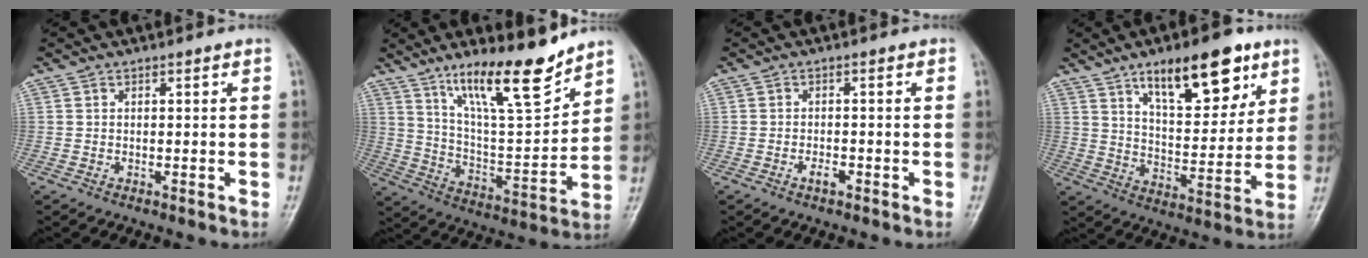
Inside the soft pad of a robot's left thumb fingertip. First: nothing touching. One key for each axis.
{"total": 16.8, "fx": 12.1, "fy": 3.7, "fz": 11.1, "tx": -0.159, "ty": -0.080, "tz": 0.217}
{"total": 1.8, "fx": -1.2, "fy": 0.8, "fz": 1.1, "tx": -0.018, "ty": 0.005, "tz": -0.020}
{"total": 16.9, "fx": 9.7, "fy": 6.8, "fz": 12.2, "tx": -0.143, "ty": -0.046, "tz": 0.156}